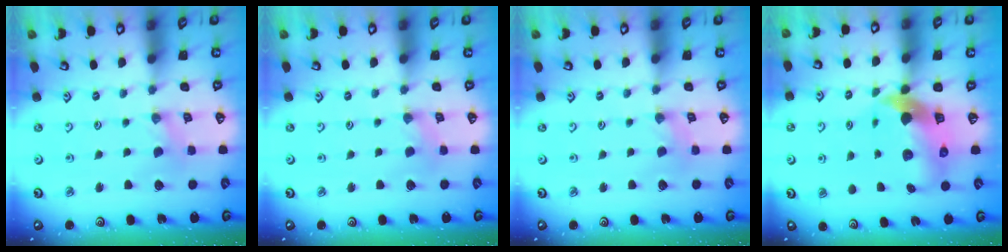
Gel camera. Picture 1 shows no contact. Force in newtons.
{"total": 0.6, "press": 0.6, "slide": 0.1}
{"total": 0.0}
{"total": 10.7, "press": 10.6, "slide": 1.7}